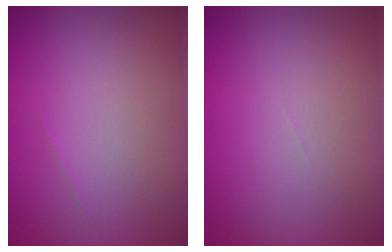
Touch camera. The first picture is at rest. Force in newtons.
{"total": 0.0}